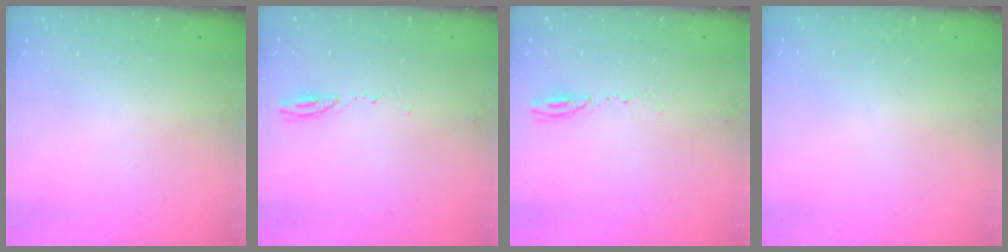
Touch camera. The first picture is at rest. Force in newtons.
{"total": 3.9, "press": 3.8, "slide": 1.2}
{"total": 3.9, "press": 3.8, "slide": 1.2}
{"total": 0.0}